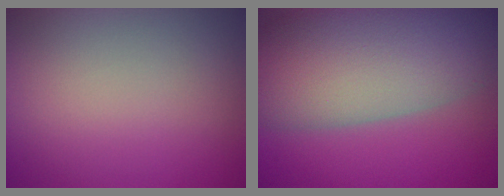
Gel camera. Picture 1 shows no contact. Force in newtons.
{"total": 13.5, "press": 13.4, "slide": 0.9}